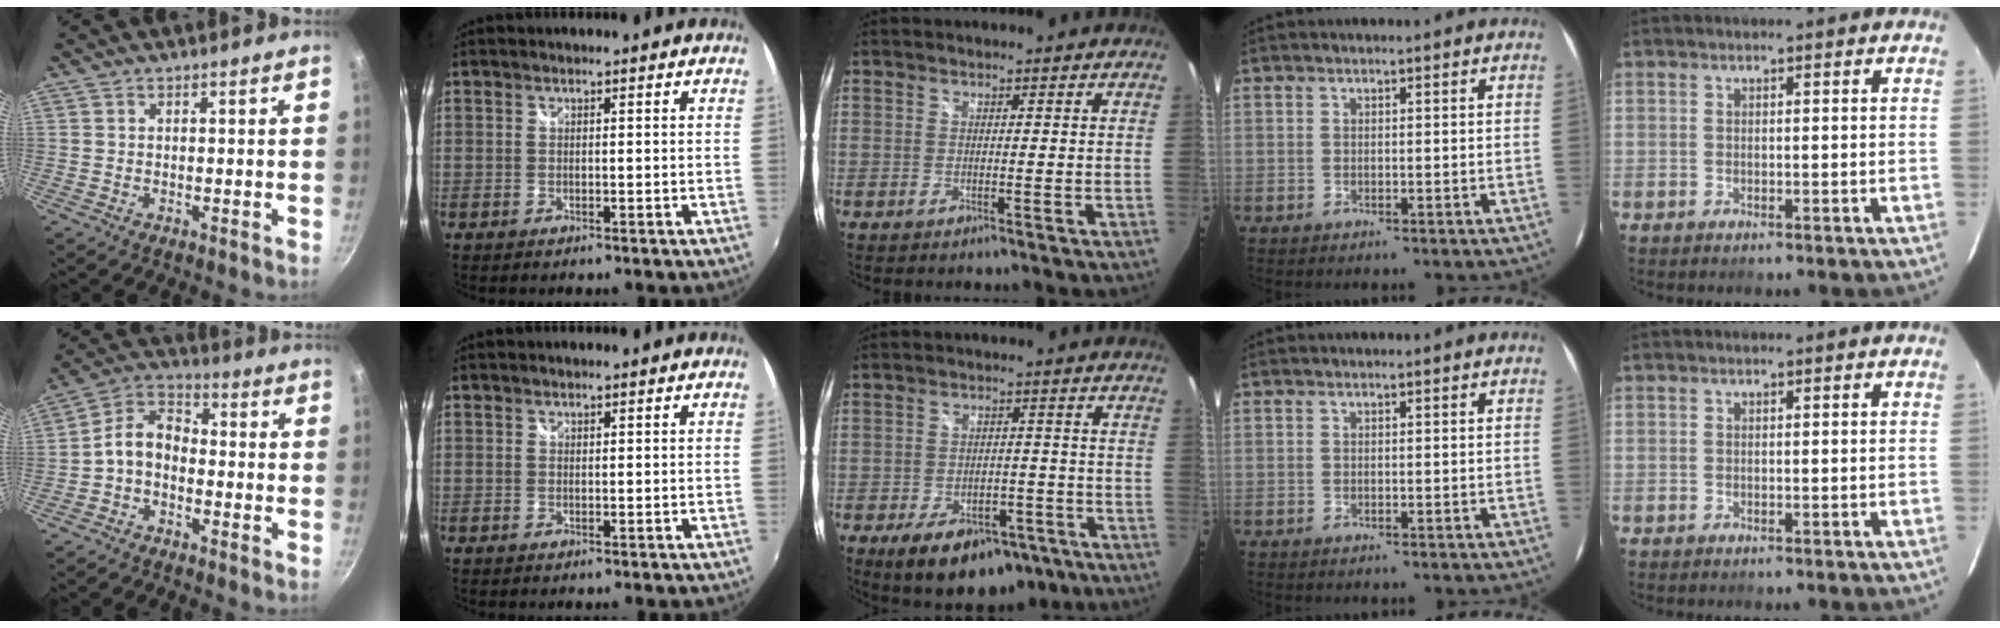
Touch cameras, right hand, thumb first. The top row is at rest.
{"thumb": {"total": 7.5, "force": [-2.2, 5.1, 5.0], "torque": [-0.080, 0.045, -0.060]}, "middle": {"total": 14.6, "force": [-9.3, 7.9, 8.0], "torque": [-0.155, 0.001, -0.120]}}